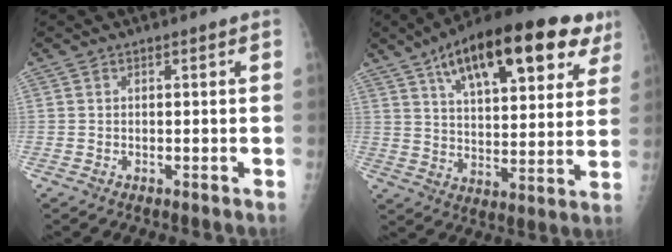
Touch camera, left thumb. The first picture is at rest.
{"total": 25.3, "force": [13.6, 9.8, 19.0], "torque": [-0.263, -0.011, 0.201]}